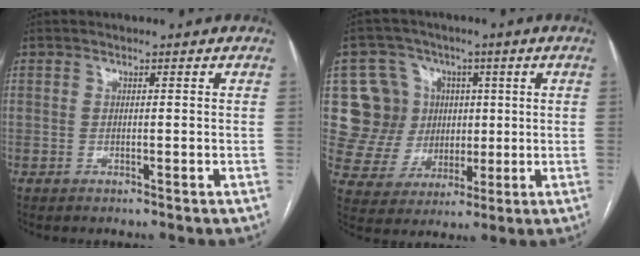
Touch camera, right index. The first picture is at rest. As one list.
[{"total": 12.1, "force": [3.0, 11.5, 2.4], "torque": [-0.057, 0.049, 0.068]}]